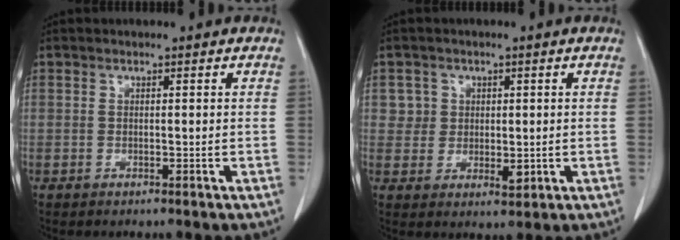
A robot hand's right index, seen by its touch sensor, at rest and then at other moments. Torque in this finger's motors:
{"motor_torque": [-0.03, 0.05, 0.00, 0.00]}